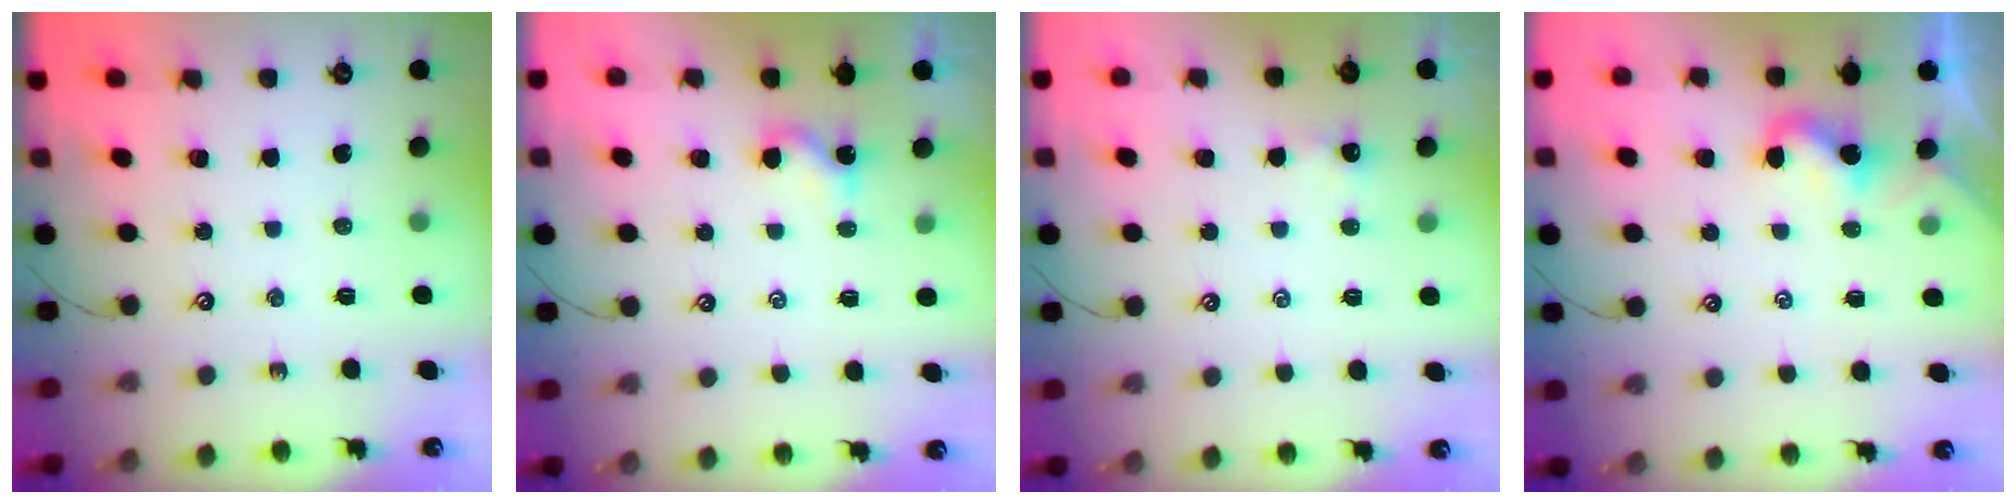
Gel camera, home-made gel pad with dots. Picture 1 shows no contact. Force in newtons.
{"total": 1.8, "press": 1.7, "slide": 0.3}
{"total": 3.7, "press": 3.7, "slide": 0.1}
{"total": 2.1, "press": 2.0, "slide": 0.4}